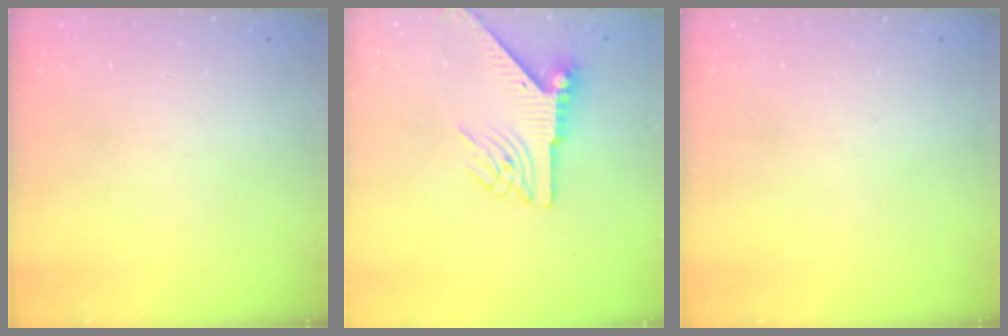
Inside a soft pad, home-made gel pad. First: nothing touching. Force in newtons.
{"total": 6.5, "press": 6.4, "slide": 1.0}
{"total": 0.0}